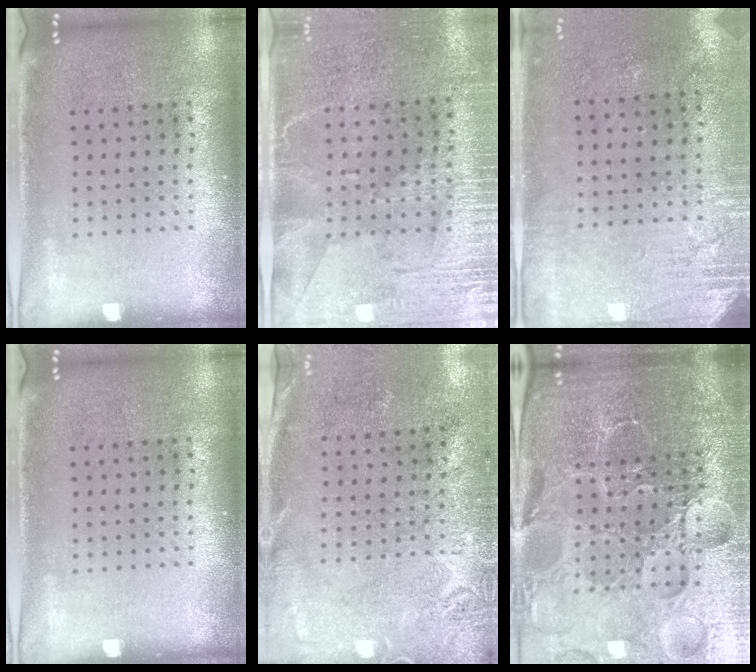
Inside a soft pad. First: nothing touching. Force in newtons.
{"total": 3.0, "press": 2.7, "slide": 1.3}
{"total": 2.8, "press": 2.4, "slide": 1.5}
{"total": 0.0}
{"total": 2.7, "press": 2.3, "slide": 1.5}
{"total": 6.9, "press": 6.0, "slide": 3.2}